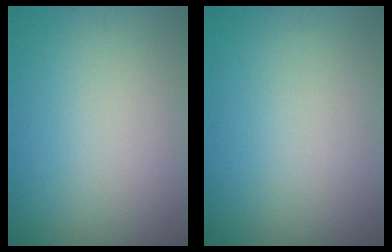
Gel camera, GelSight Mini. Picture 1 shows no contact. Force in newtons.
{"total": 0.0}